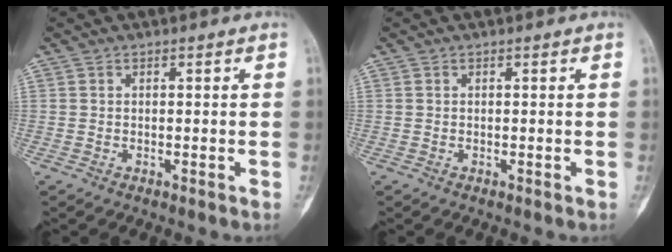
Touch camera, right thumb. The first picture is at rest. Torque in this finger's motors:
{"motor_torque": [0.00, 0.00, 0.09, -0.04, 0.01]}